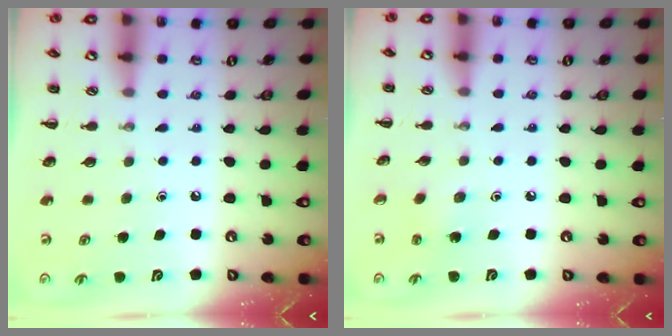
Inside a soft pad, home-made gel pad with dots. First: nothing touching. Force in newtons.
{"total": 2.1, "press": 2.0, "slide": 0.8}